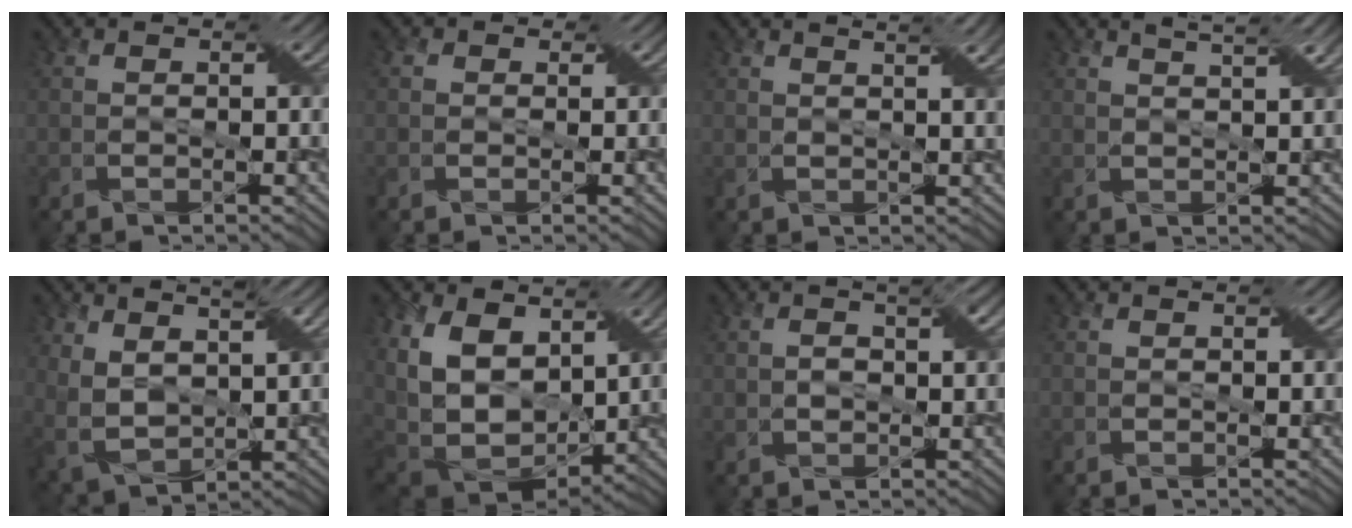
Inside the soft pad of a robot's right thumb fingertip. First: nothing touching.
{"total": 1.1, "force": [0.4, 1.1, 0.2], "torque": [-0.002, -0.001, -0.001]}
{"total": 4.4, "force": [2.8, 1.1, 3.2], "torque": [-0.042, 0.013, 0.025]}
{"total": 3.3, "force": [2.4, 0.5, 2.3], "torque": [-0.031, 0.005, 0.031]}
{"total": 6.8, "force": [3.4, 3.5, 4.7], "torque": [-0.128, -0.002, 0.068]}
{"total": 13.7, "force": [4.5, 8.9, 9.4], "torque": [-0.238, 0.004, 0.091]}
{"total": 2.9, "force": [0.7, 1.3, 2.5], "torque": [-0.049, 0.009, 0.012]}
{"total": 0.0}